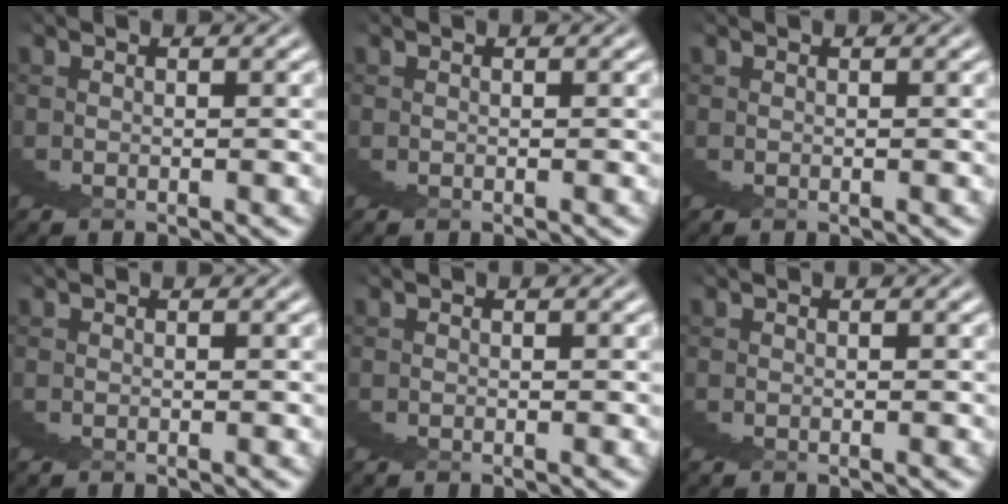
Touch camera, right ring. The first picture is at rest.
{"total": 0.0}
{"total": 0.0}
{"total": 0.0}
{"total": 0.0}
{"total": 0.0}